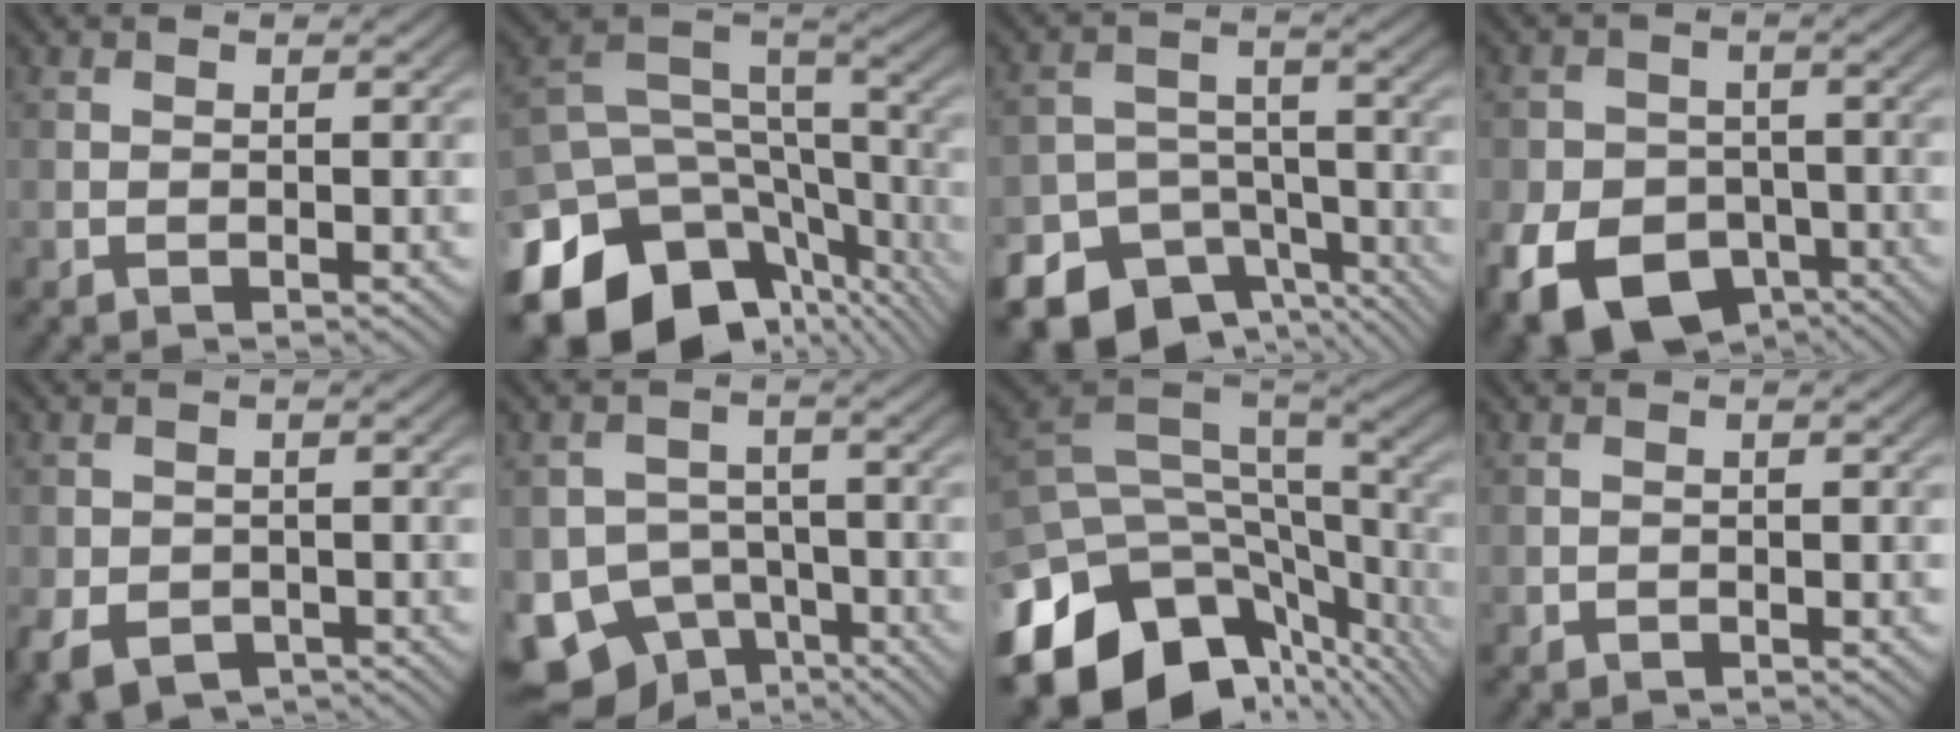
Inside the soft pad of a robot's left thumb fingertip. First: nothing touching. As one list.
[{"total": 16.4, "force": [-8.7, 11.0, 8.7], "torque": [-0.214, -0.034, -0.115]}, {"total": 14.3, "force": [-10.0, 9.4, 3.8], "torque": [-0.091, -0.044, -0.140]}, {"total": 13.4, "force": [-6.7, 9.9, 6.1], "torque": [-0.130, -0.048, -0.118]}, {"total": 4.9, "force": [-2.3, 3.5, 2.4], "torque": [-0.055, -0.022, -0.037]}, {"total": 10.4, "force": [-6.3, 7.5, 3.5], "torque": [-0.067, -0.017, -0.105]}, {"total": 16.6, "force": [-8.0, 9.9, 10.7], "torque": [-0.245, -0.021, -0.116]}, {"total": 0.0}]